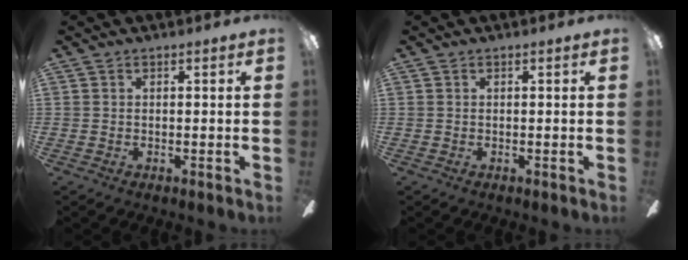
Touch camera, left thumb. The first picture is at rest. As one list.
[{"total": 0.0}]